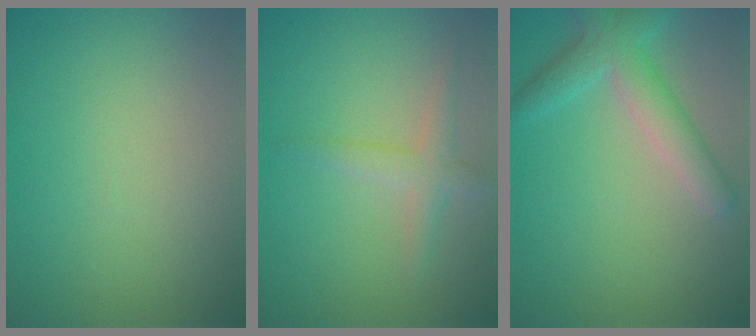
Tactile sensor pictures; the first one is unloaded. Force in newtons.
{"total": 2.2, "press": 2.2, "slide": 0.1}
{"total": 4.0, "press": 4.0, "slide": 0.3}